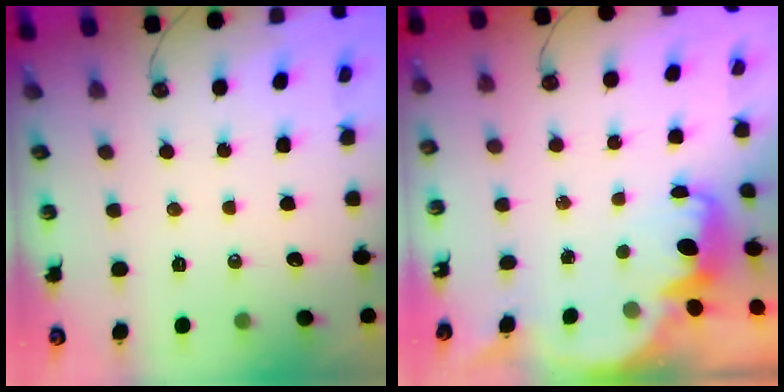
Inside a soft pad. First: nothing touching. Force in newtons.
{"total": 2.4, "press": 2.4, "slide": 0.6}